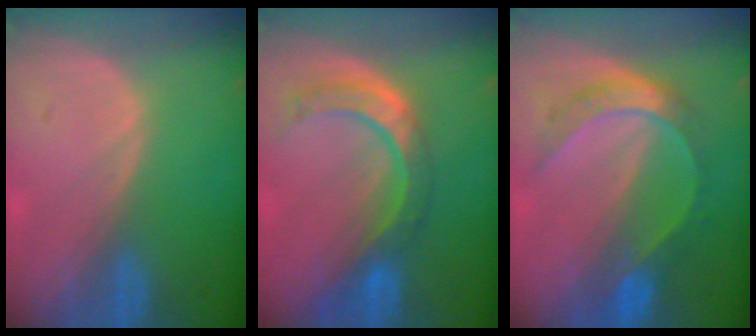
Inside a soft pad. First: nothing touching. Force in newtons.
{"total": 8.6, "press": 7.3, "slide": 4.7}
{"total": 6.7, "press": 6.6, "slide": 0.4}